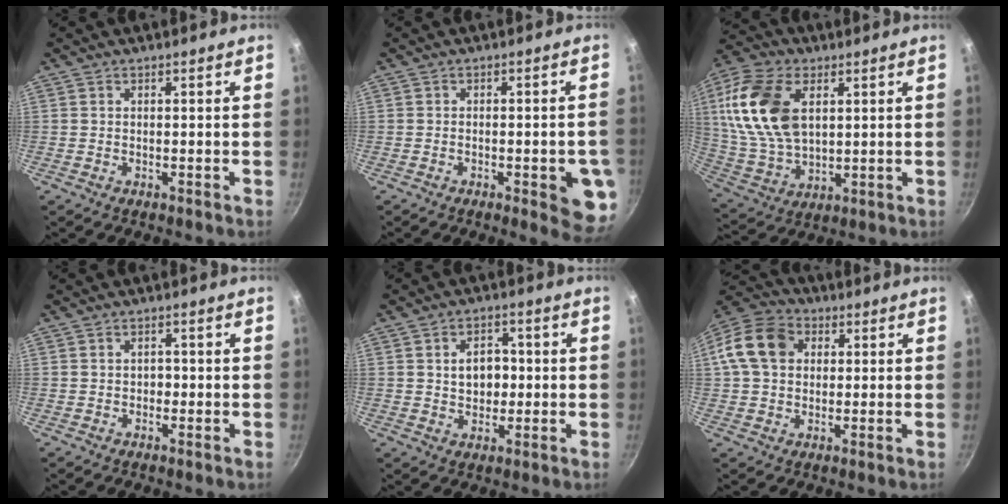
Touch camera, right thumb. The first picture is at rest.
{"total": 8.9, "force": [-2.6, 2.8, 8.1], "torque": [-0.070, 0.007, -0.030]}
{"total": 19.3, "force": [5.0, 11.8, 14.4], "torque": [-0.271, -0.010, 0.101]}
{"total": 1.2, "force": [-0.3, 1.0, 0.6], "torque": [-0.005, 0.005, -0.005]}
{"total": 6.3, "force": [0.4, 4.8, 4.1], "torque": [-0.040, 0.005, 0.006]}
{"total": 12.3, "force": [2.3, 9.6, 7.2], "torque": [-0.115, 0.023, 0.023]}